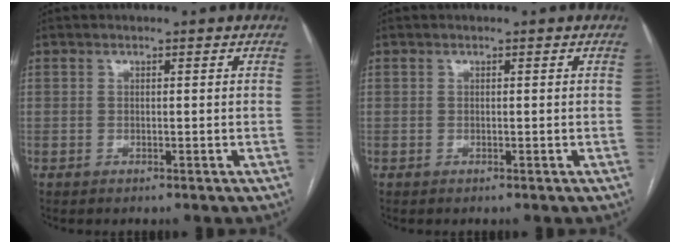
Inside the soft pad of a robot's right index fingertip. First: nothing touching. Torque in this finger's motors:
{"motor_torque": [0.00, 0.00, 0.00, 0.00]}